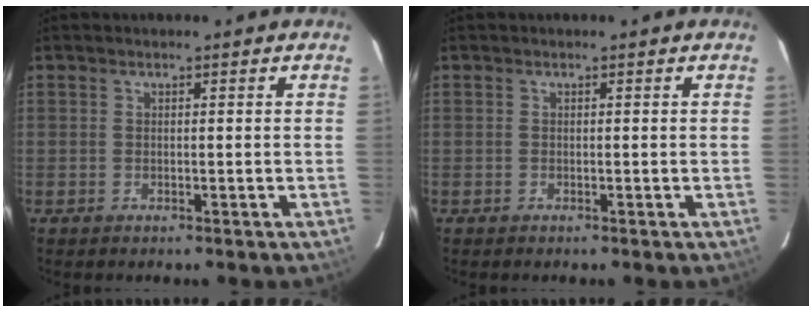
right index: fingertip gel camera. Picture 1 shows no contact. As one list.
[{"total": 0.0}]